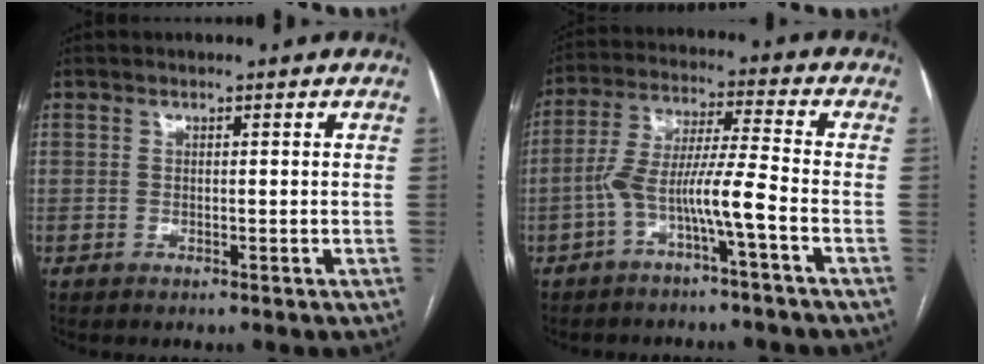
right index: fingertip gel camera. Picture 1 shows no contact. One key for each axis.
{"total": 8.2, "fx": -3.6, "fy": -0.6, "fz": 7.3, "tx": -0.144, "ty": 0.027, "tz": -0.067}